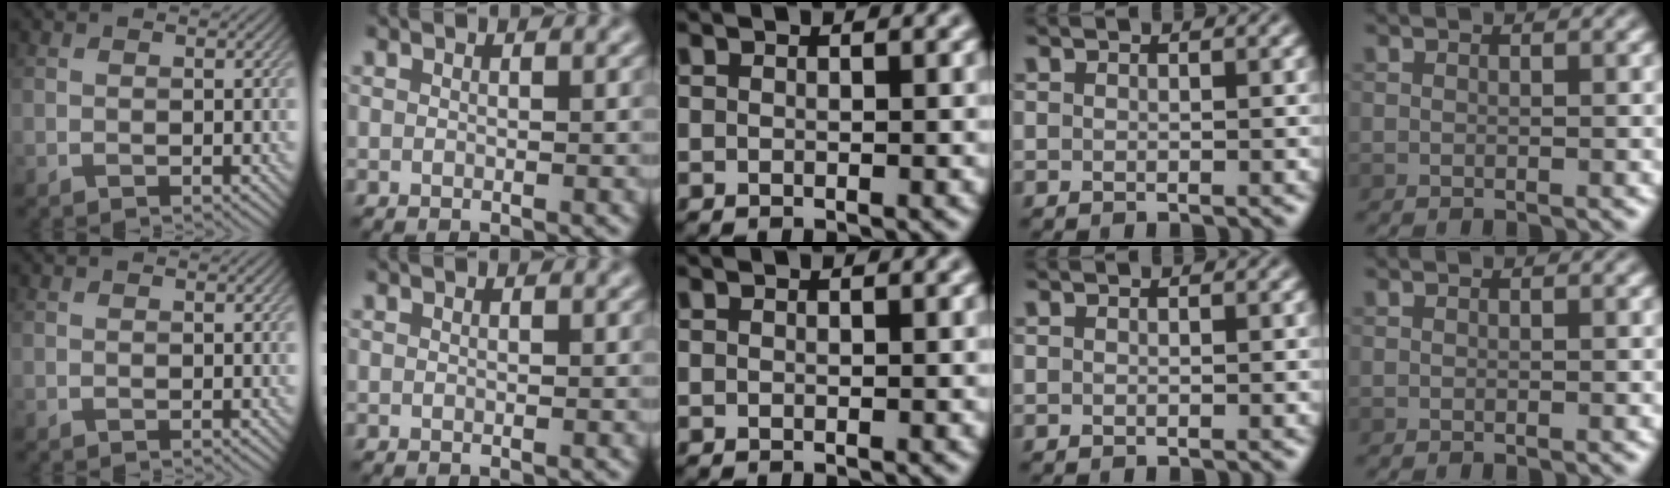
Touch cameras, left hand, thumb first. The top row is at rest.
{}